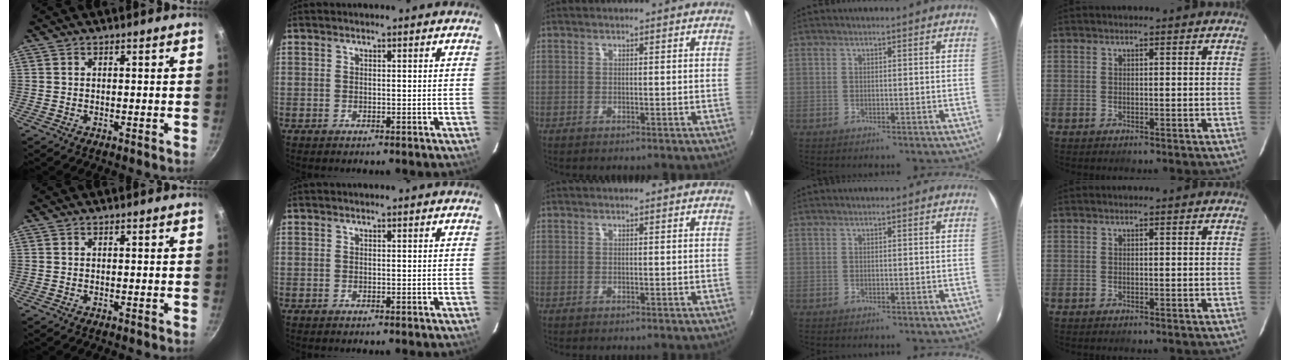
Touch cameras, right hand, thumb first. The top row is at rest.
{}